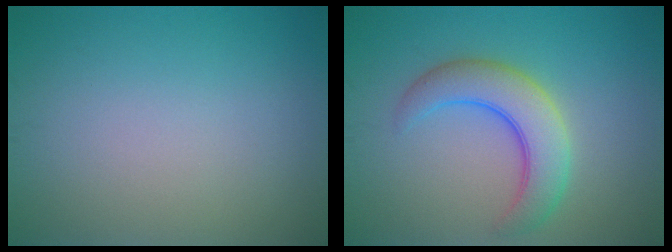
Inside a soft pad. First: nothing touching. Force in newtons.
{"total": 5.4, "press": 5.4, "slide": 0.3}